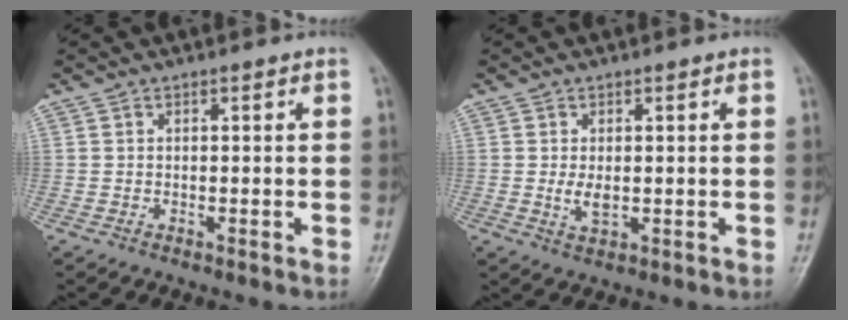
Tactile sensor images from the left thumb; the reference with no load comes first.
{"total": 2.9, "force": [0.2, 1.6, 2.5], "torque": [-0.043, -0.008, 0.009]}